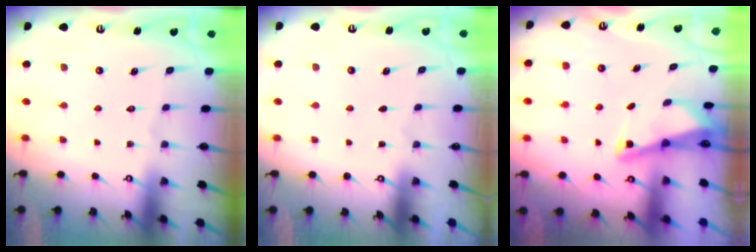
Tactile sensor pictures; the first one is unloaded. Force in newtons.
{"total": 0.9, "press": 0.9, "slide": 0.1}
{"total": 2.3, "press": 2.3, "slide": 0.3}